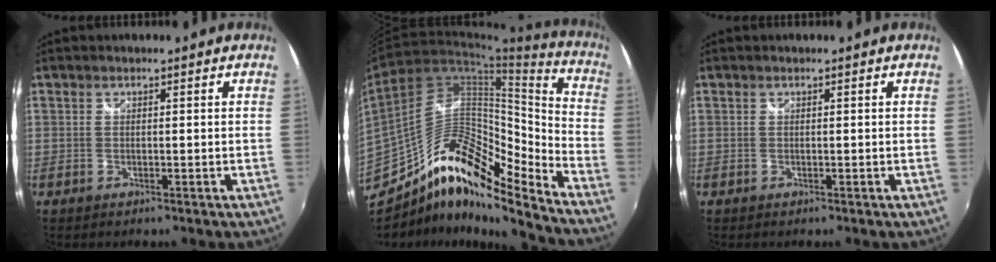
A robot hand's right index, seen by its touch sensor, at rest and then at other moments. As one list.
[{"total": 16.6, "force": [-12.9, 5.0, 9.2], "torque": [-0.167, 0.021, -0.246]}, {"total": 0.0}]